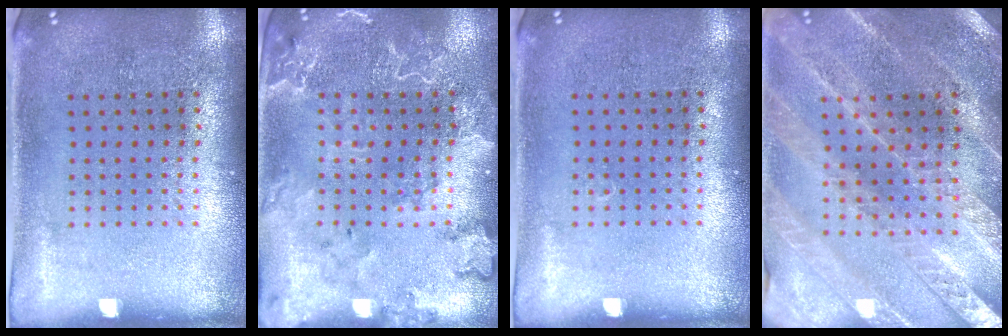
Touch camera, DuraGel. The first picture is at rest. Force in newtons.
{"total": 2.4, "press": 2.3, "slide": 0.6}
{"total": 0.0}
{"total": 2.4, "press": 2.4, "slide": 0.4}